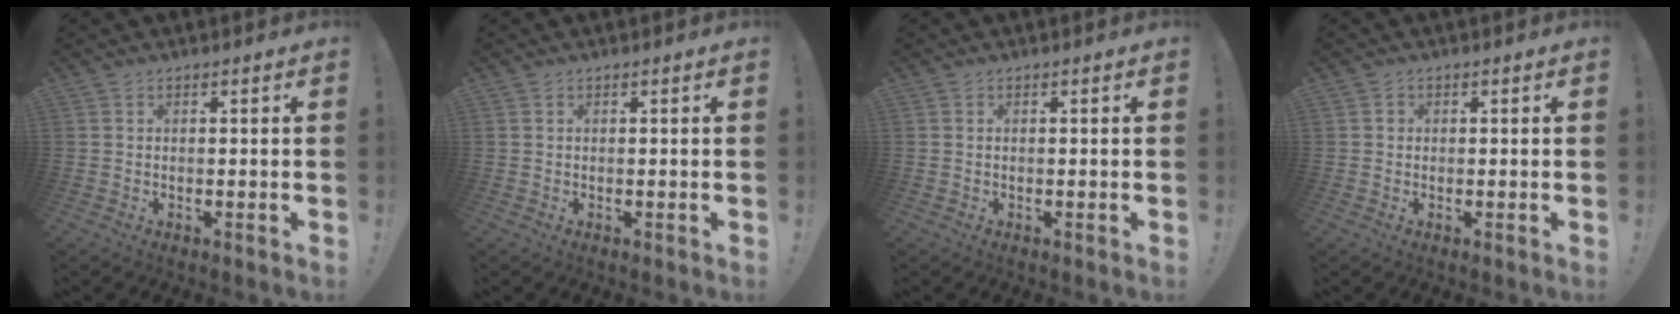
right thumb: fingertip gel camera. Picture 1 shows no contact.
{"total": 0.0}
{"total": 0.0}
{"total": 1.2, "force": [-0.2, 1.2, 0.3], "torque": [-0.001, 0.003, -0.004]}